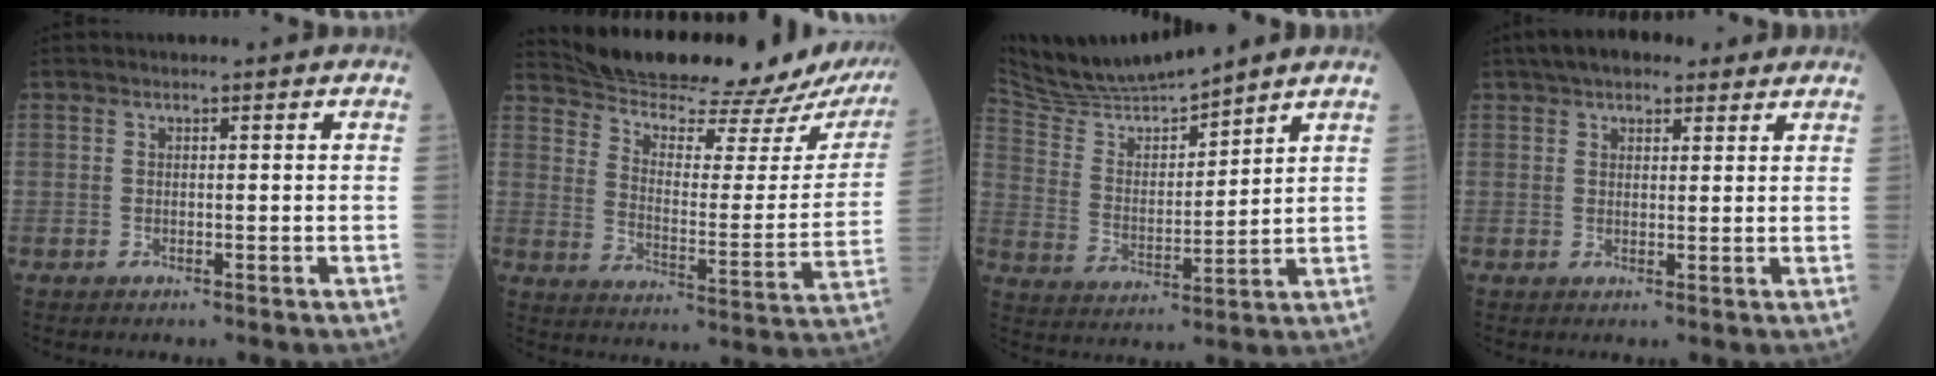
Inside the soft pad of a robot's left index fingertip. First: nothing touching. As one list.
[{"total": 24.7, "force": [23.2, 3.1, 7.8], "torque": [-0.119, -0.073, 0.308]}, {"total": 10.6, "force": [10.1, -0.2, 3.0], "torque": [-0.074, 0.006, 0.204]}, {"total": 7.9, "force": [6.0, 3.1, 4.1], "torque": [-0.057, 0.037, 0.093]}]